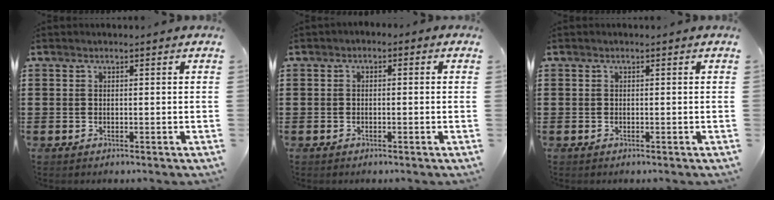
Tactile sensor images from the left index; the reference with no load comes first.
{"total": 0.8, "force": [-0.7, 0.3, 0.2], "torque": [-0.006, 0.000, -0.015]}
{"total": 0.0}